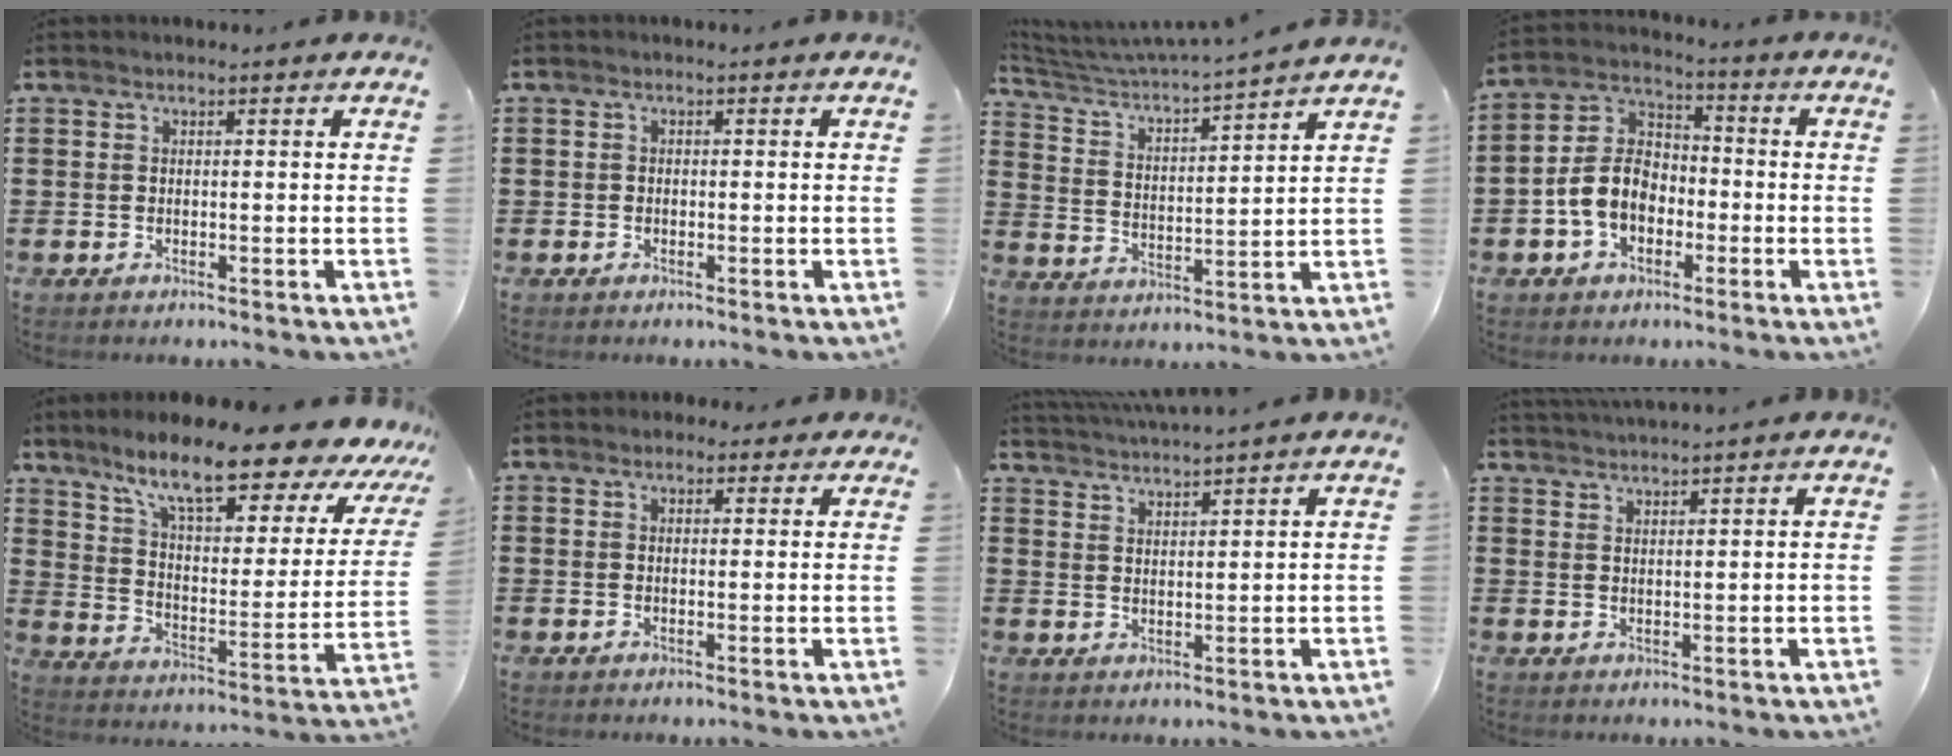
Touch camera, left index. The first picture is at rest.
{"total": 0.5, "force": [-0.3, 0.4, 0.1], "torque": [-0.003, 0.002, -0.006]}
{"total": 3.5, "force": [3.3, -0.1, 1.3], "torque": [-0.047, -0.031, 0.046]}
{"total": 7.7, "force": [-2.8, 5.5, 4.6], "torque": [-0.122, 0.012, -0.062]}
{"total": 11.6, "force": [9.1, 1.9, 7.0], "torque": [-0.147, -0.059, 0.147]}
{"total": 1.8, "force": [1.1, 1.3, 0.5], "torque": [-0.008, 0.007, 0.017]}
{"total": 2.6, "force": [2.5, -0.7, -0.1], "torque": [-0.005, -0.010, 0.047]}
{"total": 1.8, "force": [1.8, -0.4, 0.1], "torque": [-0.005, -0.001, 0.035]}